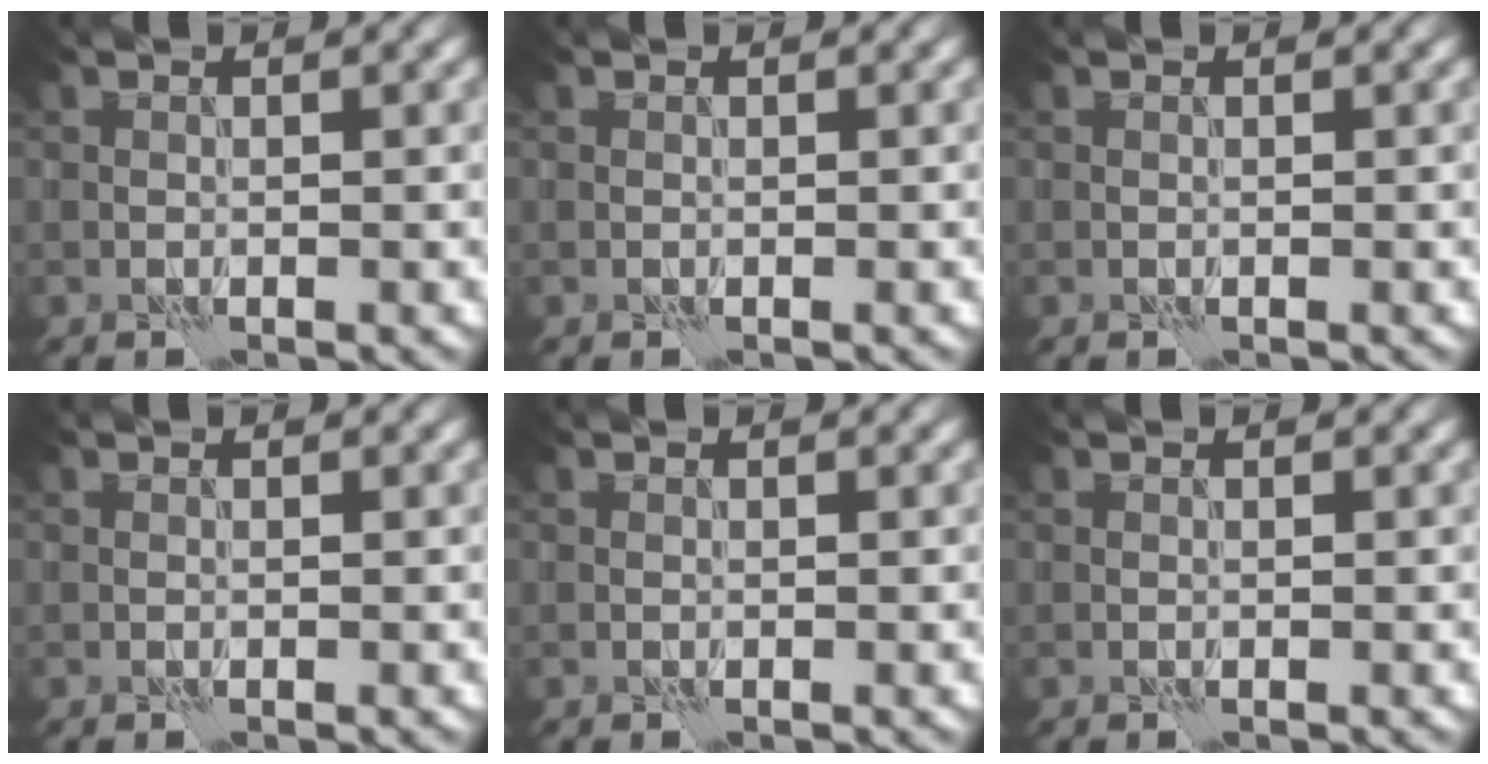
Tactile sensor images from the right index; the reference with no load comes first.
{"total": 0.0}
{"total": 0.0}
{"total": 0.0}
{"total": 0.0}
{"total": 0.0}